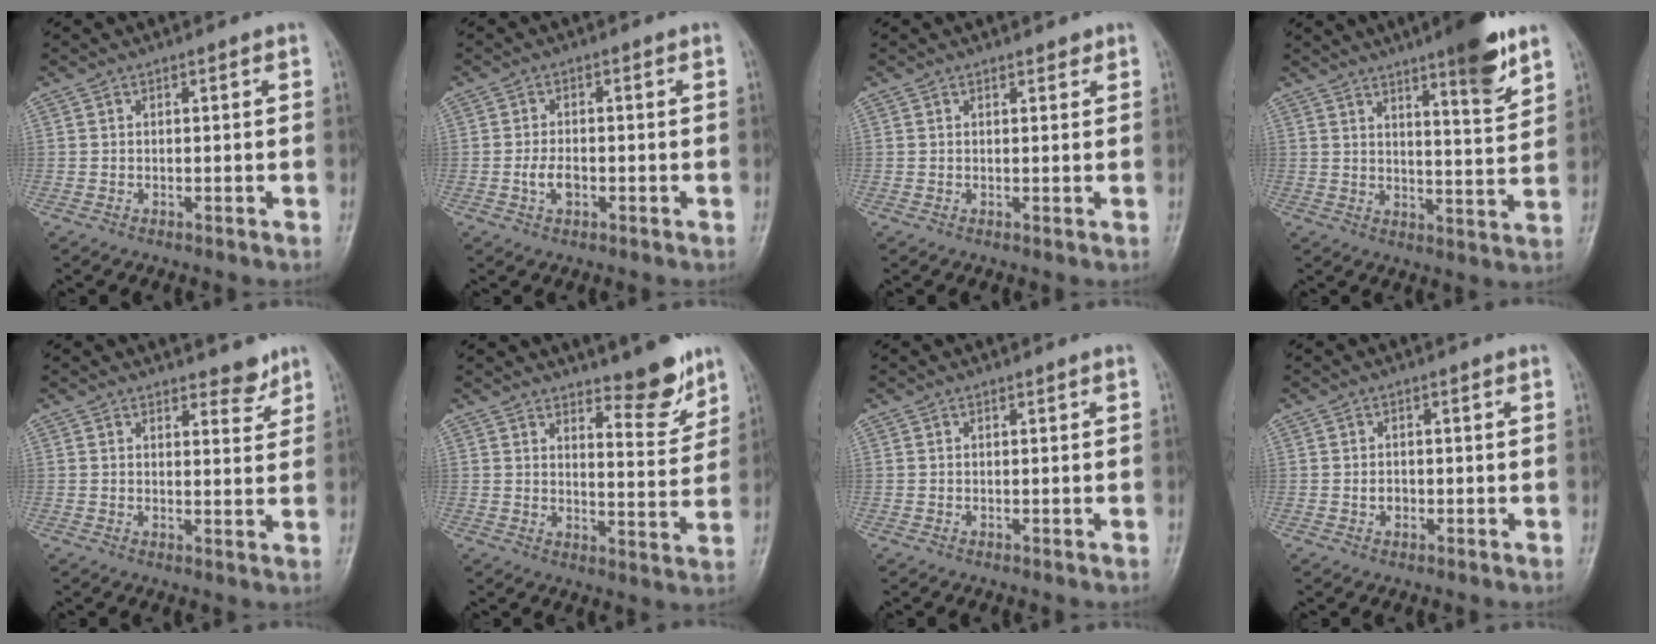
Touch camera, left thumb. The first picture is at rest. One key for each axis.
{"total": 3.4, "fx": -1.0, "fy": 2.0, "fz": 2.5, "tx": -0.046, "ty": 0.007, "tz": -0.020}
{"total": 1.2, "fx": 0.9, "fy": 0.6, "fz": 0.6, "tx": 0.000, "ty": -0.004, "tz": 0.009}
{"total": 11.0, "fx": 7.1, "fy": 1.7, "fz": 8.2, "tx": -0.103, "ty": -0.044, "tz": 0.100}
{"total": 3.4, "fx": 2.9, "fy": 1.4, "fz": 1.3, "tx": 0.002, "ty": -0.022, "tz": 0.039}
{"total": 8.1, "fx": 6.3, "fy": 2.2, "fz": 4.6, "tx": -0.042, "ty": -0.055, "tz": 0.095}
{"total": 0.0}
{"total": 1.7, "fx": -0.4, "fy": 1.4, "fz": 0.9, "tx": -0.008, "ty": 0.004, "tz": -0.008}